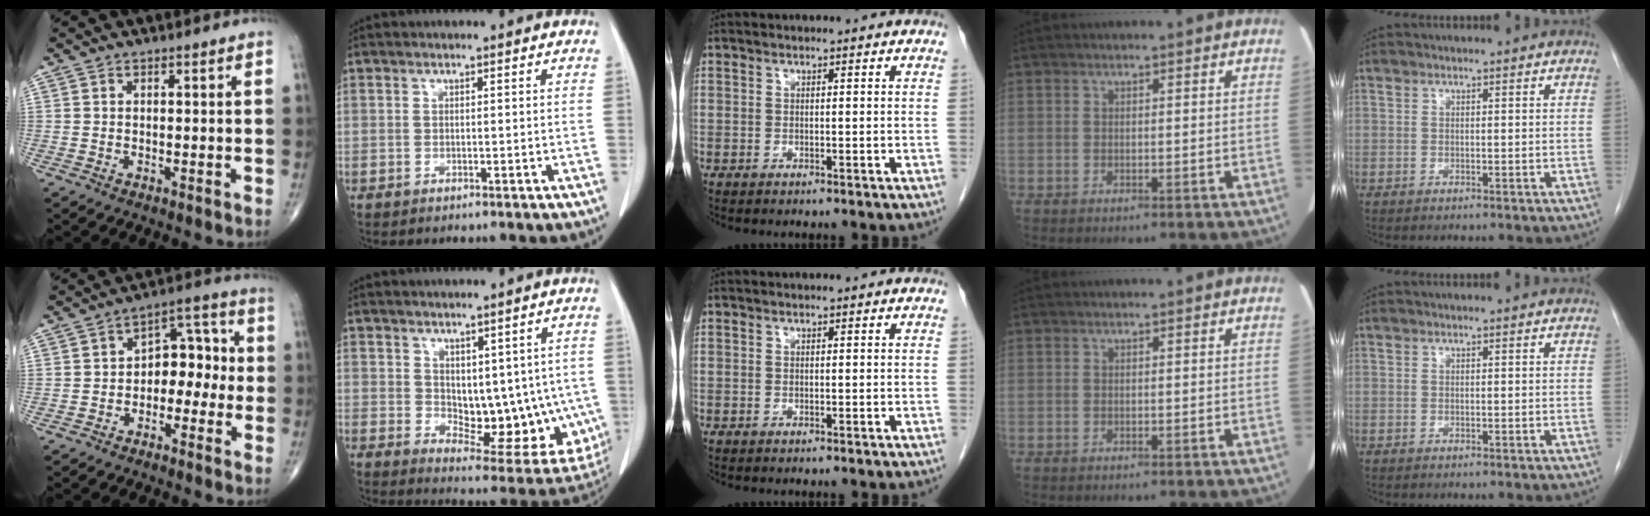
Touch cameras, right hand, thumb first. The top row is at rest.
{"thumb": {"total": 8.6, "force": [-1.5, 5.9, 6.1], "torque": [-0.047, 0.044, -0.039]}, "index": {"total": 12.8, "force": [0.2, 6.9, 10.7], "torque": [-0.124, -0.007, 0.023]}}